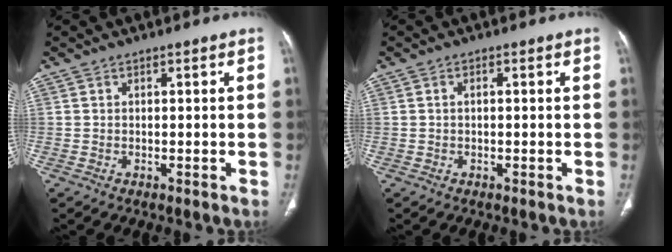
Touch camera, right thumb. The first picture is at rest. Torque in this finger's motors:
{"motor_torque": [-0.50, 0.38, -0.05, 0.47, 0.06]}